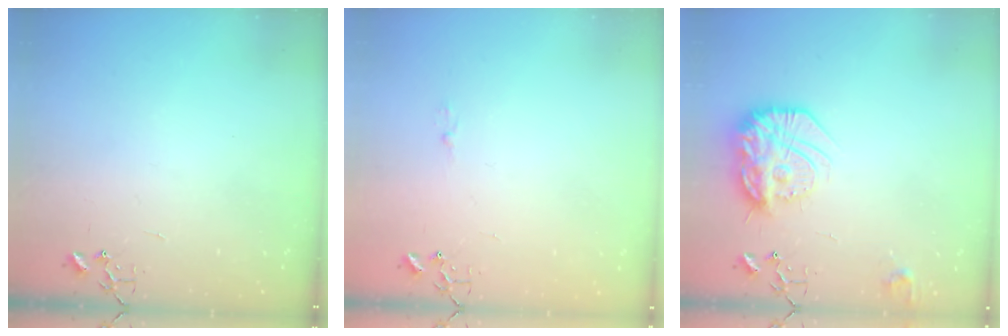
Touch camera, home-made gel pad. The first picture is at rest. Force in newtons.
{"total": 3.4, "press": 3.4, "slide": 0.5}
{"total": 19.0, "press": 18.9, "slide": 1.4}